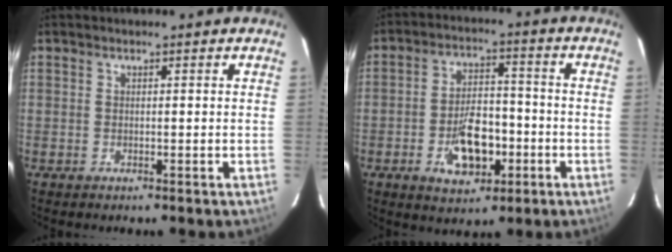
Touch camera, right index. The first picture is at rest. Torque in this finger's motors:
{"motor_torque": [0.90, -0.67, 0.27, 0.06]}